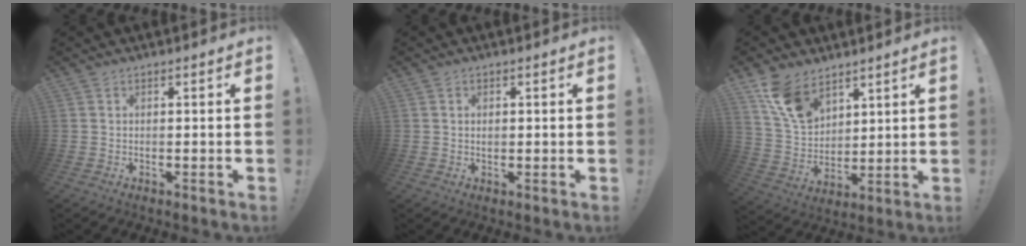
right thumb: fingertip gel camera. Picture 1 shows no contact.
{"total": 0.9, "force": [-0.1, 0.7, 0.6], "torque": [-0.008, 0.003, -0.003]}
{"total": 12.9, "force": [8.6, 7.6, 5.8], "torque": [-0.112, -0.045, 0.172]}